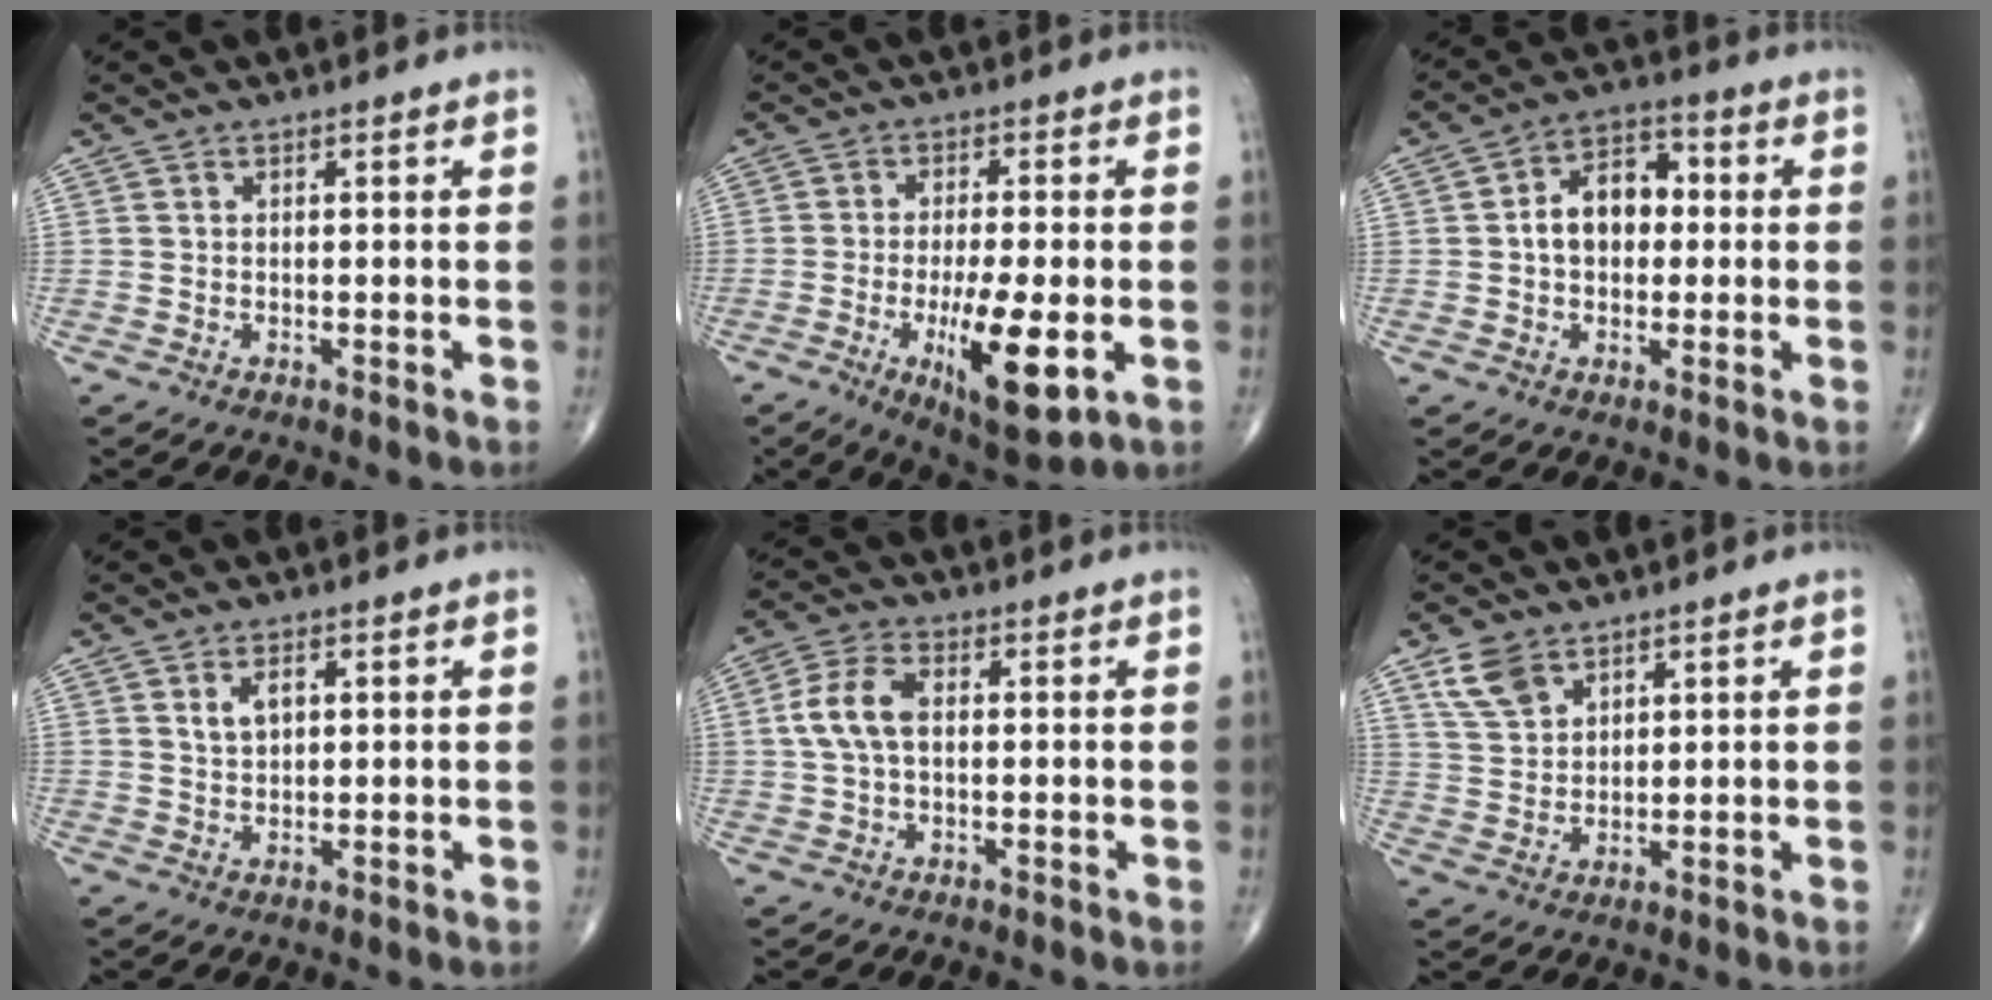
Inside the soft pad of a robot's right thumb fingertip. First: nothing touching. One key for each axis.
{"total": 13.3, "fx": -3.8, "fy": 3.8, "fz": 12.2, "tx": -0.199, "ty": -0.013, "tz": -0.055}
{"total": 9.5, "fx": 0.4, "fy": 6.6, "fz": 6.9, "tx": -0.086, "ty": 0.027, "tz": -0.003}
{"total": 3.3, "fx": 1.3, "fy": 1.9, "fz": 2.4, "tx": -0.037, "ty": -0.004, "tz": 0.025}
{"total": 7.1, "fx": 0.7, "fy": 4.0, "fz": 5.8, "tx": -0.127, "ty": 0.018, "tz": 0.011}
{"total": 5.9, "fx": 3.9, "fy": 3.5, "fz": 2.8, "tx": -0.045, "ty": -0.016, "tz": 0.084}